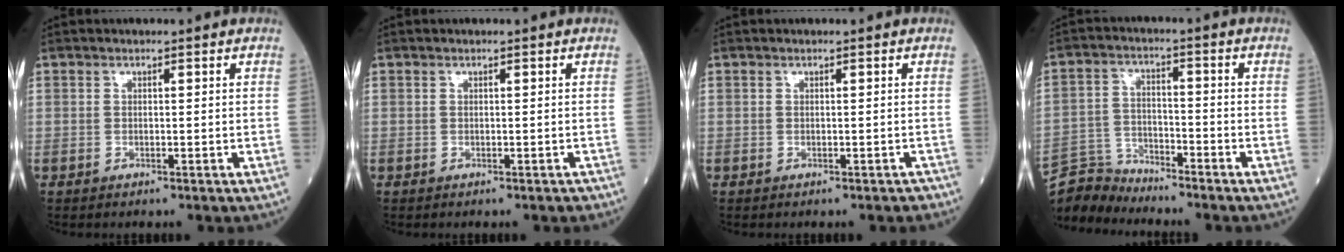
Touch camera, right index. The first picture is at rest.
{"total": 0.9, "force": [-0.7, 0.3, 0.4], "torque": [-0.004, 0.000, -0.008]}
{"total": 1.2, "force": [-1.0, 0.5, 0.5], "torque": [-0.005, 0.001, -0.011]}
{"total": 6.5, "force": [-6.4, 0.5, -0.9], "torque": [0.012, 0.004, -0.124]}